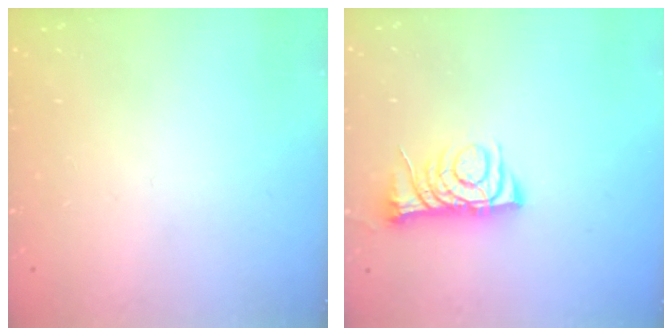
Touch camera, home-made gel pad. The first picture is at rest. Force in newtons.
{"total": 8.0, "press": 7.9, "slide": 1.1}